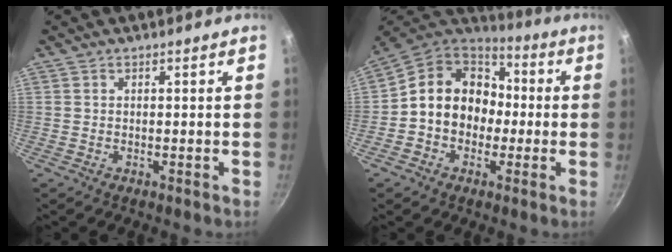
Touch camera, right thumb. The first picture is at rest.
{"total": 15.3, "force": [-0.5, 12.9, 8.2], "torque": [-0.092, 0.045, -0.025]}